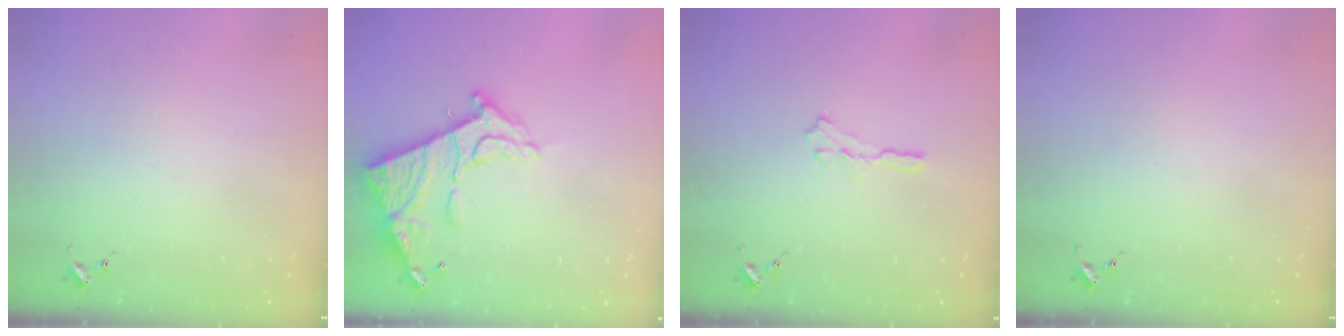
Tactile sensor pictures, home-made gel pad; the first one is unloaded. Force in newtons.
{"total": 15.3, "press": 15.3, "slide": 1.2}
{"total": 3.9, "press": 3.8, "slide": 0.4}
{"total": 0.0}